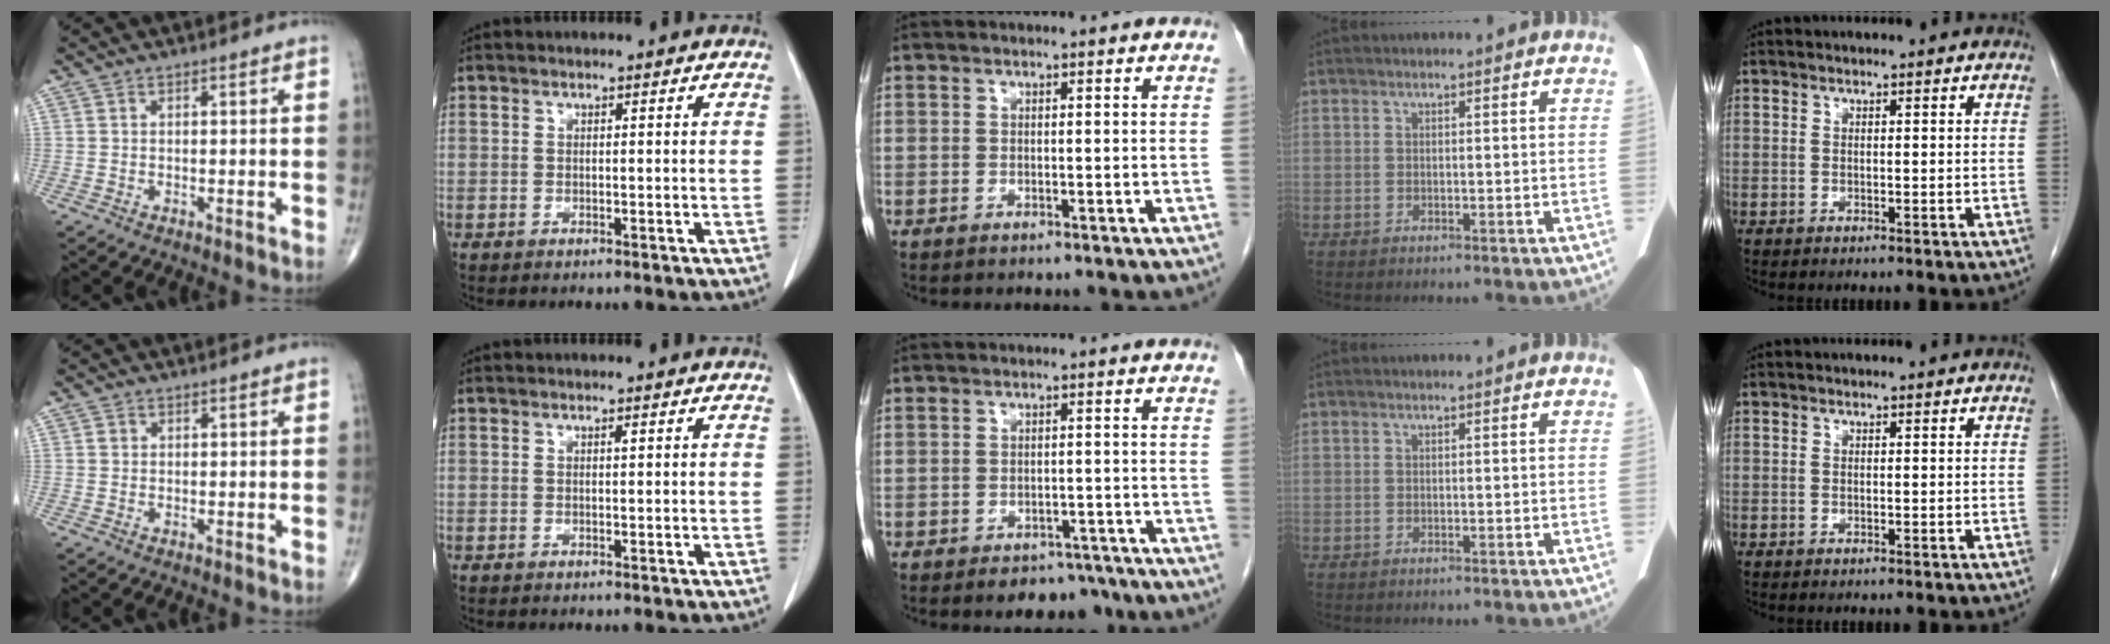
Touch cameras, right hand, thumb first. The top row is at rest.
{"thumb": {"total": 0.8, "force": [0.1, 0.8, 0.2], "torque": [0.000, 0.001, 0.002]}, "middle": {"total": 4.7, "force": [-3.7, 2.5, 1.4], "torque": [-0.007, 0.007, -0.049]}}